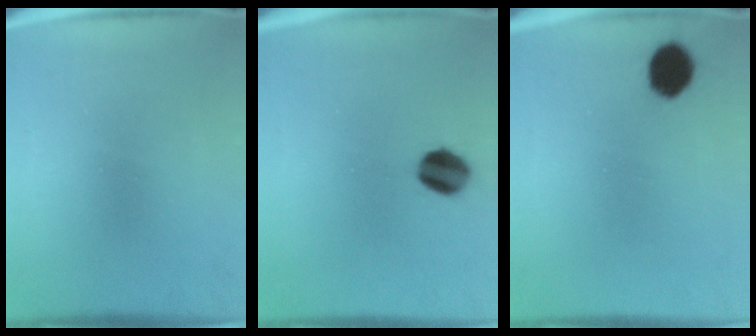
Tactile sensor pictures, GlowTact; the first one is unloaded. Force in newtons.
{"total": 7.8}
{"total": 6.8}